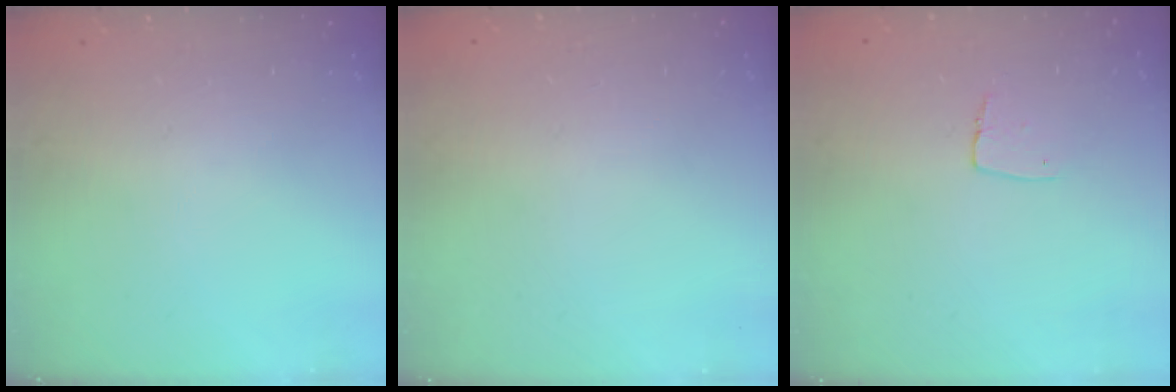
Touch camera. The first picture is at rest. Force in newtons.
{"total": 0.0}
{"total": 4.9, "press": 4.8, "slide": 0.3}